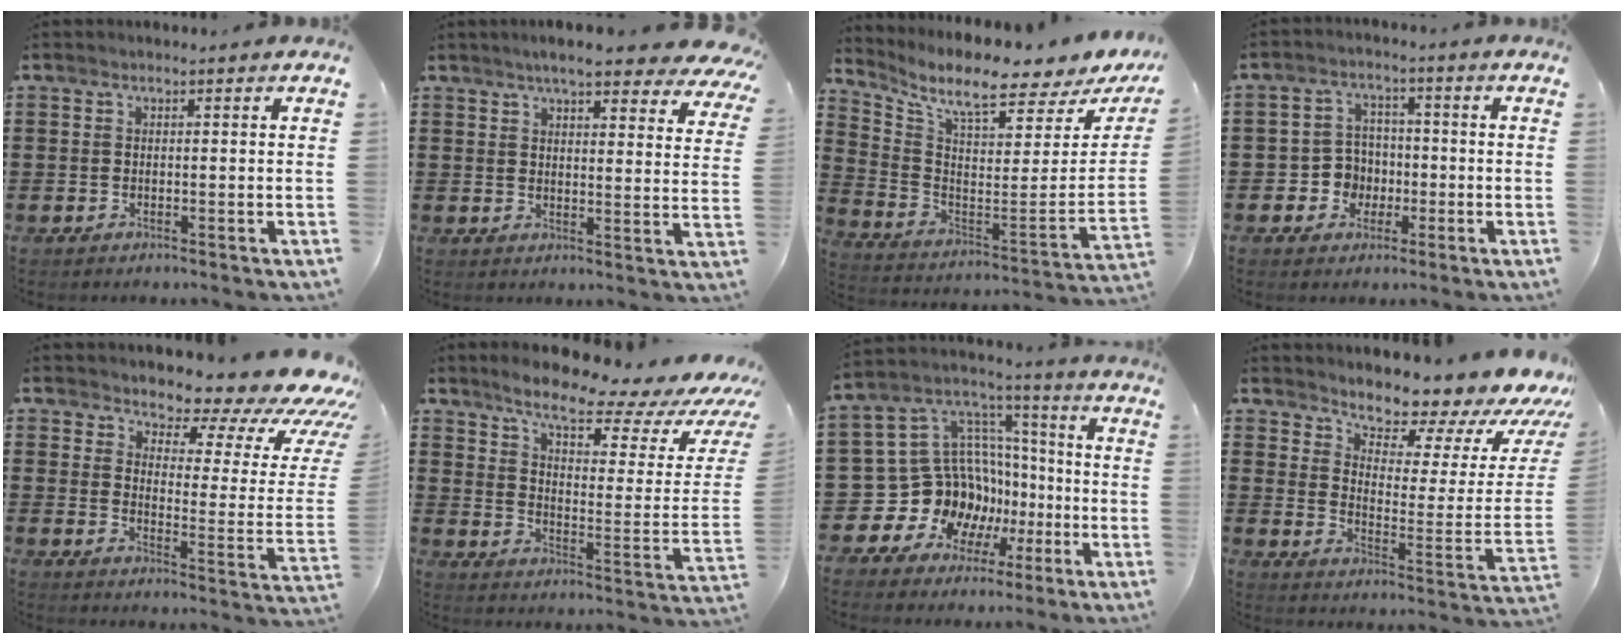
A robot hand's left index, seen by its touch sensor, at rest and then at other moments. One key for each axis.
{"total": 6.6, "fx": 5.7, "fy": 0.9, "fz": 3.2, "tx": -0.063, "ty": -0.019, "tz": 0.099}
{"total": 8.2, "fx": 6.5, "fy": 1.0, "fz": 4.8, "tx": -0.118, "ty": -0.062, "tz": 0.103}
{"total": 4.9, "fx": -1.2, "fy": 4.5, "fz": 1.5, "tx": -0.041, "ty": 0.012, "tz": -0.022}
{"total": 7.2, "fx": 5.8, "fy": 2.4, "fz": 3.5, "tx": -0.063, "ty": -0.050, "tz": 0.095}
{"total": 9.5, "fx": 7.8, "fy": 1.6, "fz": 5.2, "tx": -0.111, "ty": -0.049, "tz": 0.130}
{"total": 14.3, "fx": -3.3, "fy": 13.2, "fz": 4.5, "tx": -0.145, "ty": -0.025, "tz": -0.026}
{"total": 7.9, "fx": 7.3, "fy": 2.5, "fz": 1.9, "tx": -0.037, "ty": -0.071, "tz": 0.118}